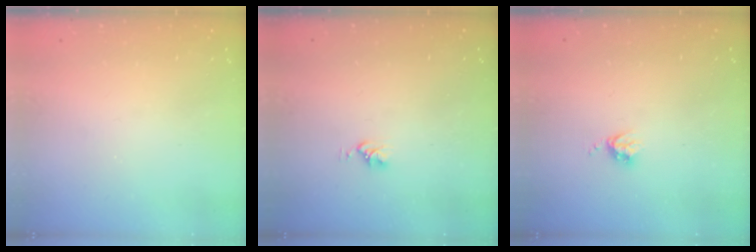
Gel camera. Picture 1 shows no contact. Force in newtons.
{"total": 3.0, "press": 3.0, "slide": 0.4}
{"total": 3.8, "press": 3.8, "slide": 0.4}